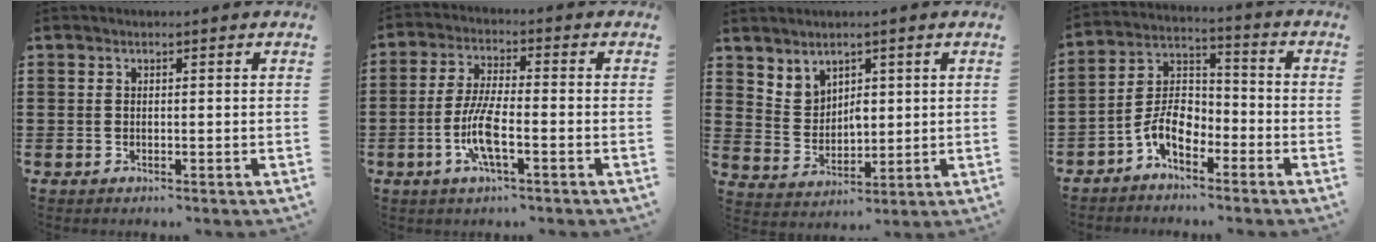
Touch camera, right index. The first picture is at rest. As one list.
[{"total": 7.4, "force": [-2.7, 1.7, 6.7], "torque": [-0.151, -0.013, -0.057]}, {"total": 4.0, "force": [3.0, 2.7, 0.5], "torque": [-0.025, -0.001, 0.056]}, {"total": 7.3, "force": [-4.1, 3.9, 4.6], "torque": [-0.100, 0.012, -0.081]}]